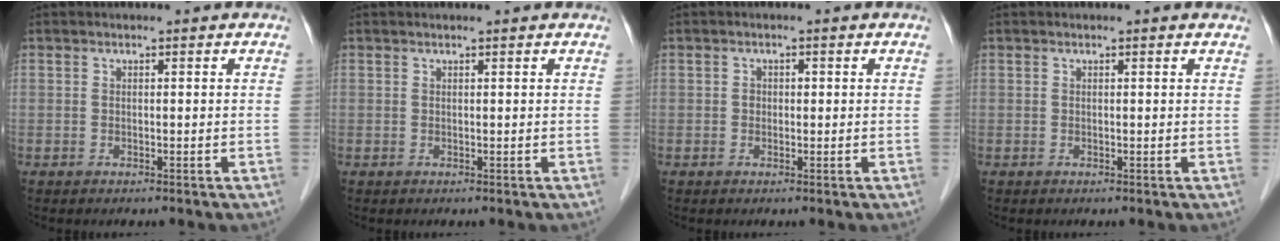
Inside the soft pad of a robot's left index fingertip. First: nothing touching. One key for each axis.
{"total": 1.5, "fx": 1.4, "fy": -0.2, "fz": 0.6, "tx": -0.010, "ty": 0.009, "tz": 0.021}
{"total": 0.9, "fx": 0.0, "fy": 0.8, "fz": 0.4, "tx": -0.004, "ty": 0.005, "tz": -0.003}
{"total": 1.0, "fx": 0.9, "fy": -0.1, "fz": 0.4, "tx": -0.014, "ty": 0.001, "tz": 0.009}